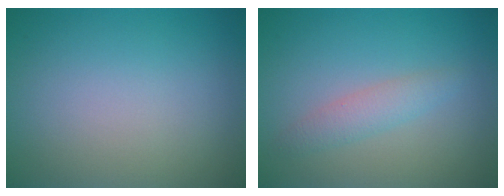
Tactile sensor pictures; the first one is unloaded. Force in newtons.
{"total": 1.8, "press": 1.8, "slide": 0.0}